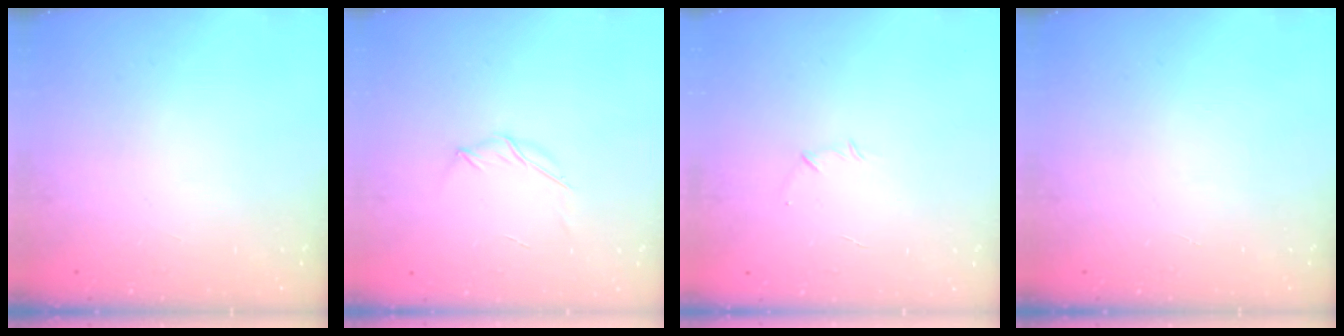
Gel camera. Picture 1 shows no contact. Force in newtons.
{"total": 3.9, "press": 3.8, "slide": 0.9}
{"total": 4.5, "press": 4.3, "slide": 1.2}
{"total": 0.0}